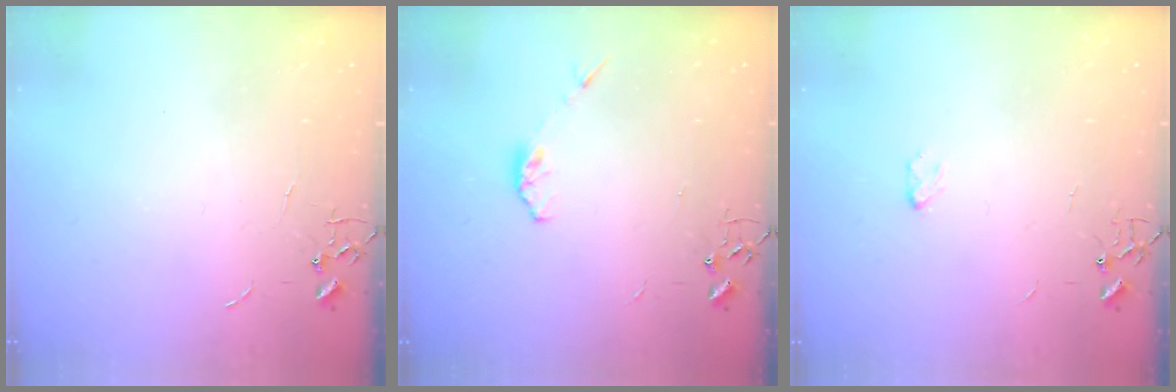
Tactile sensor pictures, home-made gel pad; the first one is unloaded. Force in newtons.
{"total": 3.9, "press": 3.9, "slide": 0.7}
{"total": 3.1, "press": 3.0, "slide": 0.5}